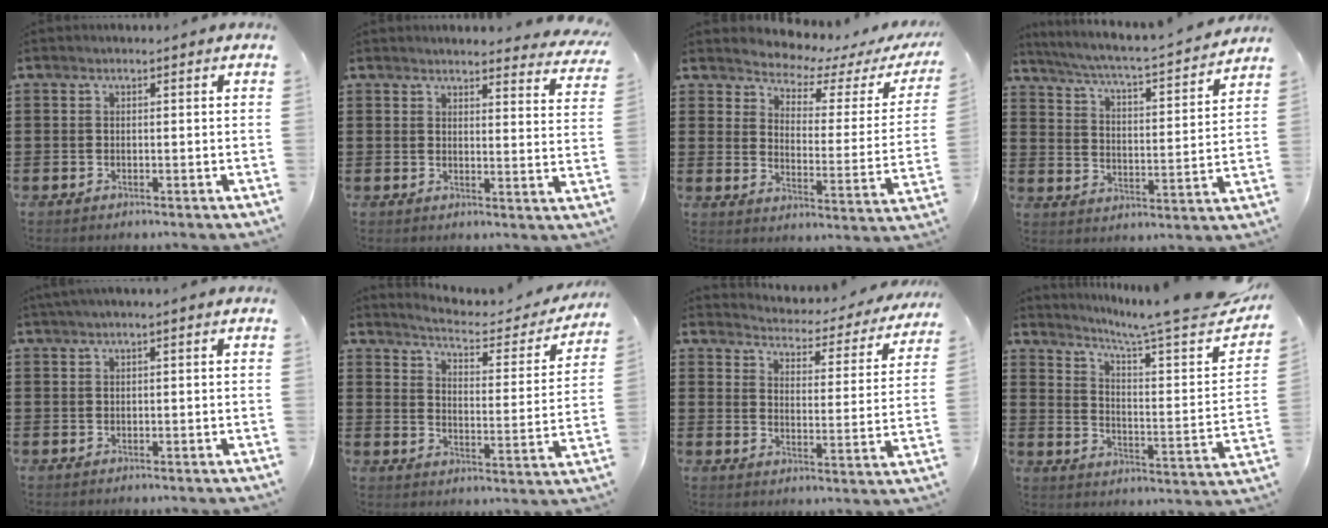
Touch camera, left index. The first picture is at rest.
{"total": 3.5, "force": [3.4, 0.1, 0.8], "torque": [-0.024, -0.017, 0.059]}
{"total": 3.3, "force": [3.1, 0.8, 0.8], "torque": [-0.040, -0.025, 0.045]}
{"total": 3.8, "force": [3.5, -0.5, 1.4], "torque": [-0.050, -0.039, 0.047]}
{"total": 1.1, "force": [0.2, -0.1, 1.0], "torque": [-0.016, -0.005, 0.005]}
{"total": 4.0, "force": [3.7, 0.1, 1.4], "torque": [-0.050, -0.030, 0.055]}
{"total": 3.2, "force": [3.2, 0.1, 0.1], "torque": [-0.027, -0.034, 0.048]}
{"total": 6.5, "force": [5.1, -0.3, 4.0], "torque": [-0.084, -0.048, 0.073]}